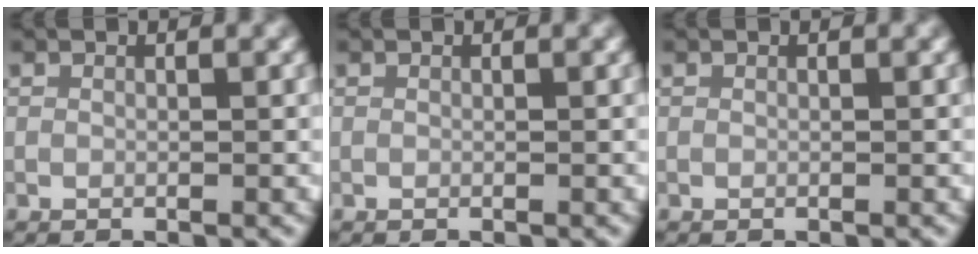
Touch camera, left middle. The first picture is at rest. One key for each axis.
{"total": 0.0}
{"total": 0.0}